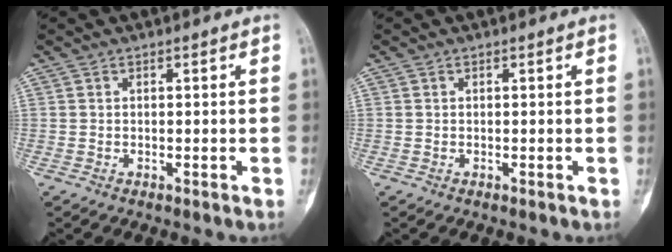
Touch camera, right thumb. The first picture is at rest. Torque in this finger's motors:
{"motor_torque": [0.22, 0.02, -0.13, 0.02, 0.03]}